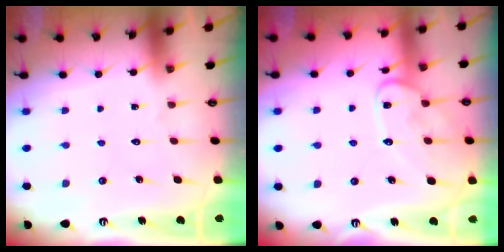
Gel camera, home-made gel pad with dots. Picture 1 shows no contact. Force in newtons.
{"total": 11.8, "press": 11.8, "slide": 1.0}